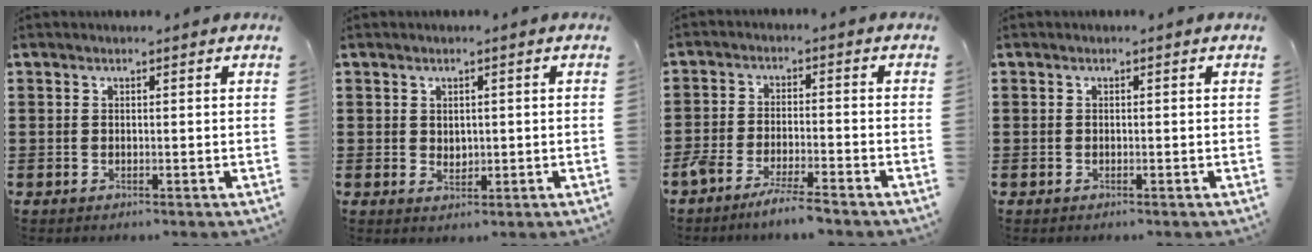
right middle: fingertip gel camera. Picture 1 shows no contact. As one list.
[{"total": 1.5, "force": [0.8, 1.1, 0.6], "torque": [-0.006, 0.002, 0.013]}, {"total": 4.7, "force": [-4.2, 0.0, 2.1], "torque": [-0.049, -0.010, -0.082]}, {"total": 0.0}]